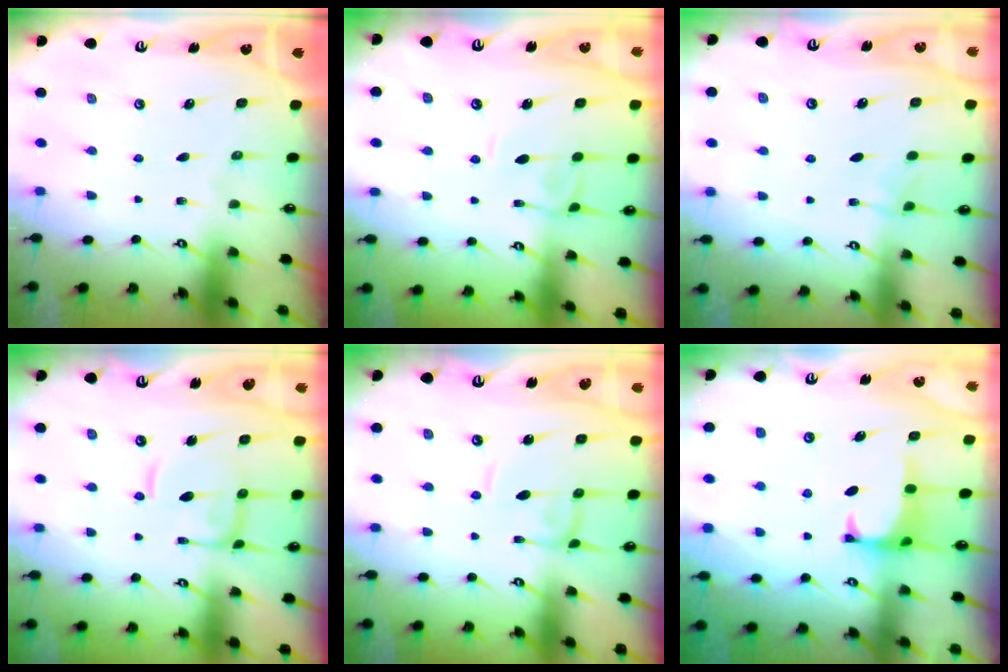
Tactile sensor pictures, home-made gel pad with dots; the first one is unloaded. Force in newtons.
{"total": 1.9, "press": 1.9, "slide": 0.3}
{"total": 2.7, "press": 2.7, "slide": 0.2}
{"total": 3.9, "press": 3.8, "slide": 0.7}
{"total": 1.8, "press": 1.8, "slide": 0.2}
{"total": 1.3, "press": 1.2, "slide": 0.6}